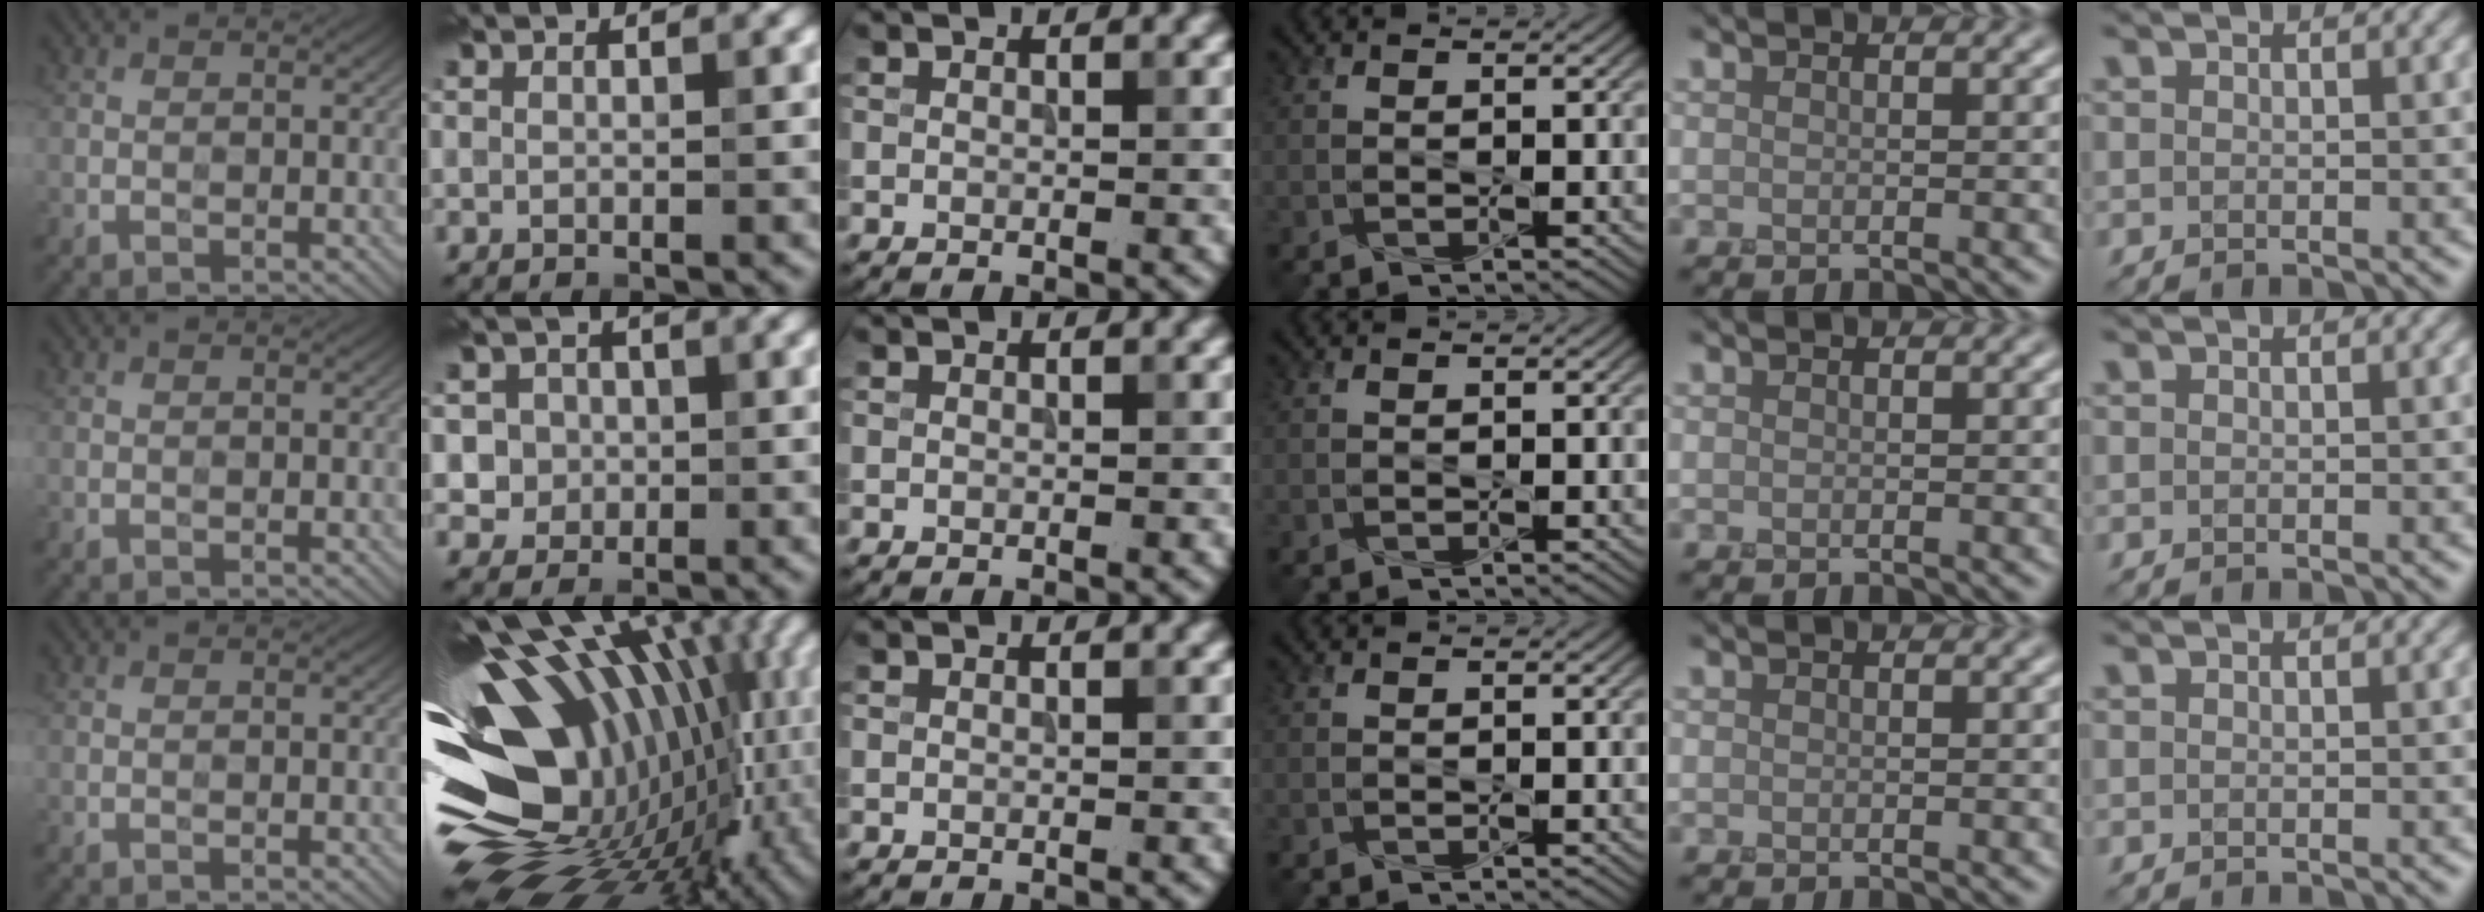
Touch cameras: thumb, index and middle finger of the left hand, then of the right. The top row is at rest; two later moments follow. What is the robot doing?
{"motion": "press", "object": "sticky note"}